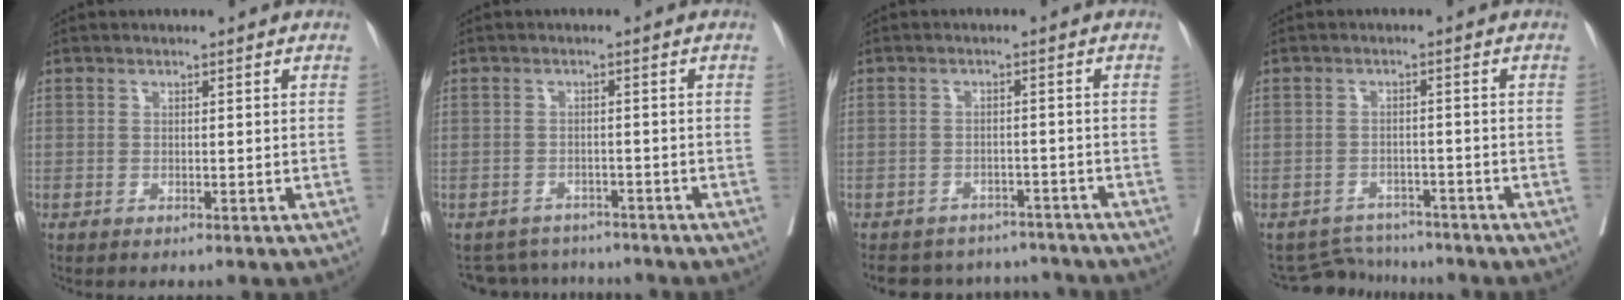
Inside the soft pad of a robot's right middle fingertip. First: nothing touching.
{"total": 5.1, "force": [-4.9, 1.5, -0.6], "torque": [0.007, 0.011, -0.068]}
{"total": 9.9, "force": [-9.2, 3.6, 1.0], "torque": [-0.015, 0.015, -0.112]}
{"total": 4.8, "force": [-4.5, 1.0, -1.2], "torque": [0.014, 0.005, -0.069]}